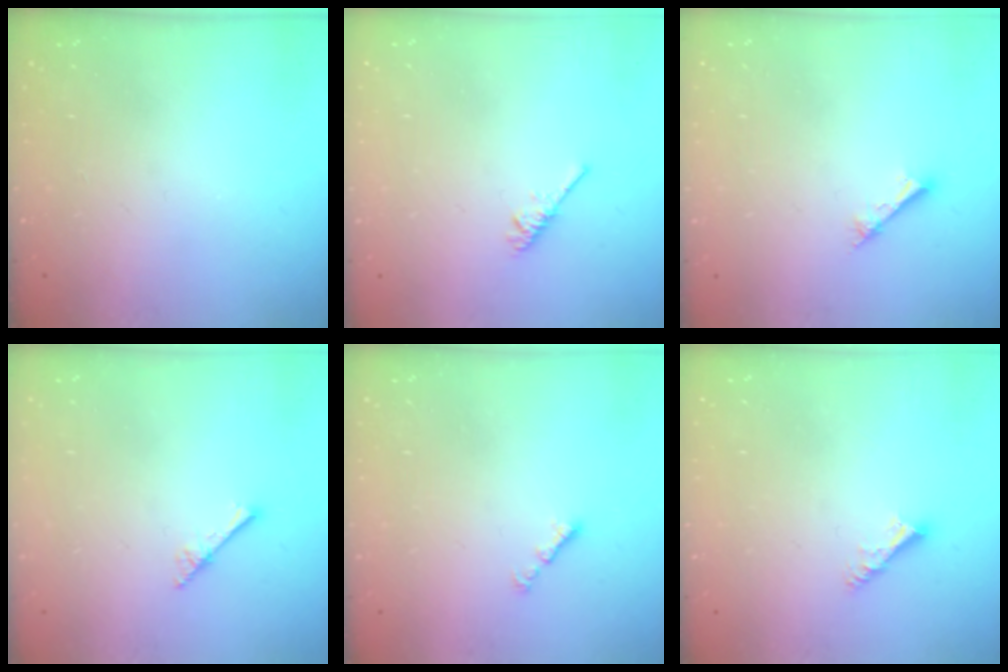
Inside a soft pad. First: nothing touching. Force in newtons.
{"total": 1.9, "press": 1.9, "slide": 0.4}
{"total": 1.2, "press": 1.2, "slide": 0.1}
{"total": 2.3, "press": 2.3, "slide": 0.2}
{"total": 1.3, "press": 1.2, "slide": 0.5}
{"total": 4.4, "press": 4.4, "slide": 0.1}